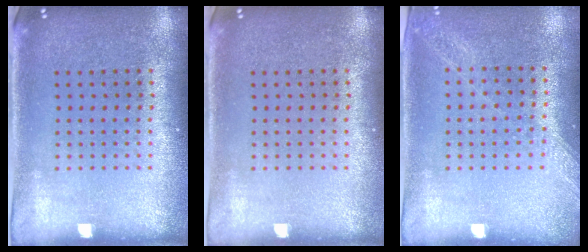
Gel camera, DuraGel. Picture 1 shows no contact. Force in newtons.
{"total": 0.0}
{"total": 1.2, "press": 1.2, "slide": 0.2}